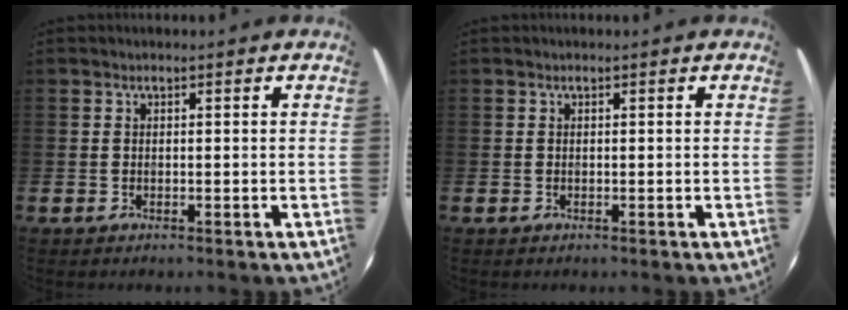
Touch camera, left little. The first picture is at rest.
{"total": 0.0}